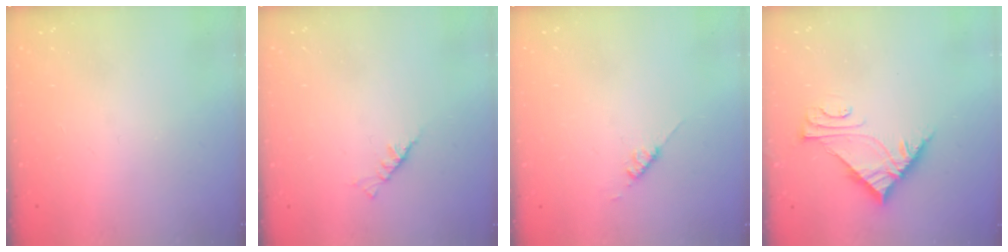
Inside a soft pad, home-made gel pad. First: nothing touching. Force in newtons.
{"total": 2.3, "press": 2.2, "slide": 0.5}
{"total": 2.6, "press": 2.6, "slide": 0.3}
{"total": 6.5, "press": 6.5, "slide": 0.7}